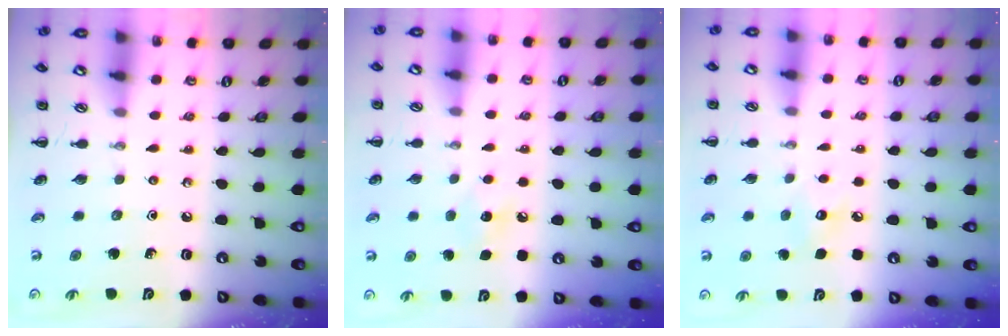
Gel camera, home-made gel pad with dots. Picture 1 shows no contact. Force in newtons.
{"total": 7.4, "press": 7.2, "slide": 2.0}
{"total": 6.7, "press": 6.5, "slide": 1.7}